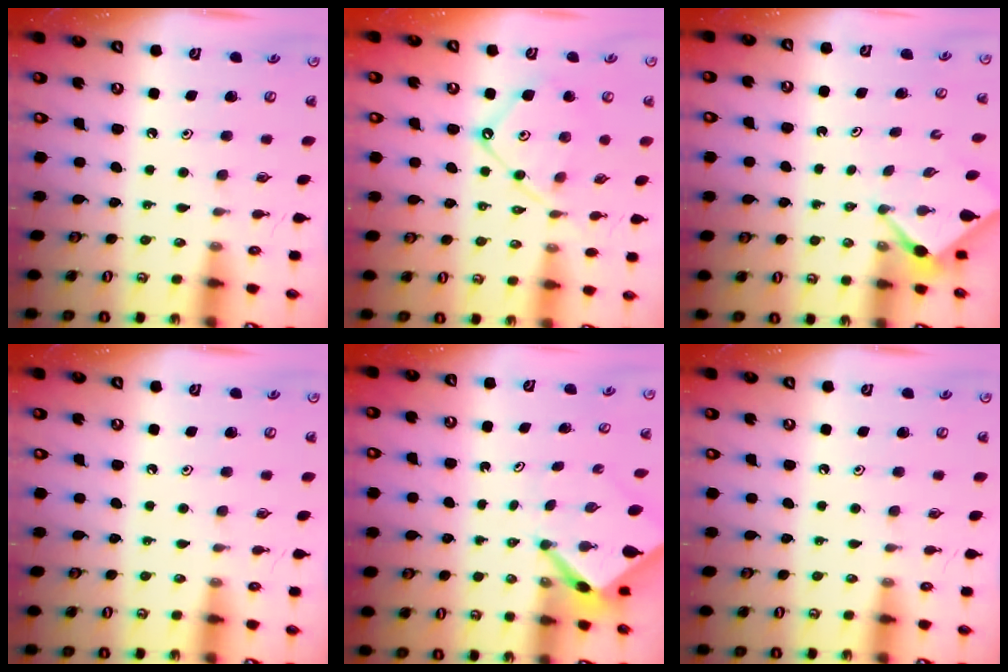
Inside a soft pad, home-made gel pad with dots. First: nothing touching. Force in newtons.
{"total": 10.5, "press": 10.5, "slide": 1.0}
{"total": 2.9, "press": 2.9, "slide": 0.4}
{"total": 0.0}
{"total": 3.6, "press": 3.6, "slide": 0.2}
{"total": 0.0}